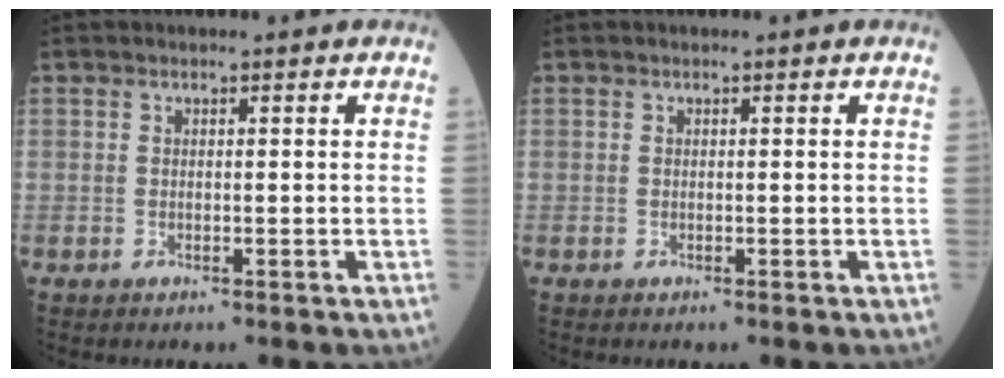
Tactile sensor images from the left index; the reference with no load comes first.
{"total": 0.0}